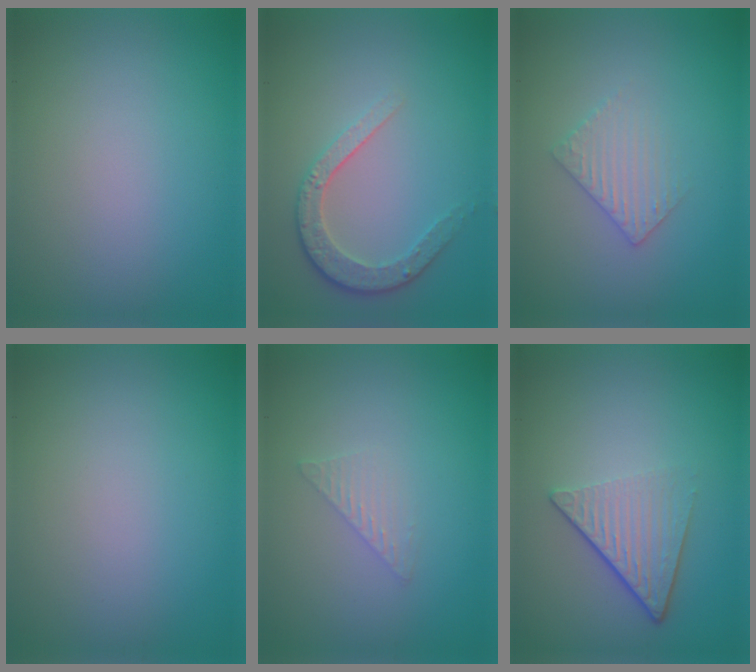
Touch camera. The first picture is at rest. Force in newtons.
{"total": 3.4, "press": 2.7, "slide": 2.0}
{"total": 2.2, "press": 2.2, "slide": 0.5}
{"total": 0.0}
{"total": 1.4, "press": 1.4, "slide": 0.1}
{"total": 4.6, "press": 2.8, "slide": 3.7}